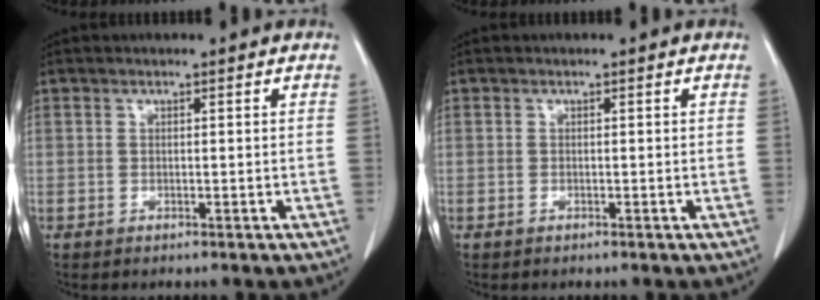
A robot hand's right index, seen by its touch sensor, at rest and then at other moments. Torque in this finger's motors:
{"motor_torque": [0.08, -0.04, 0.02, -0.01]}